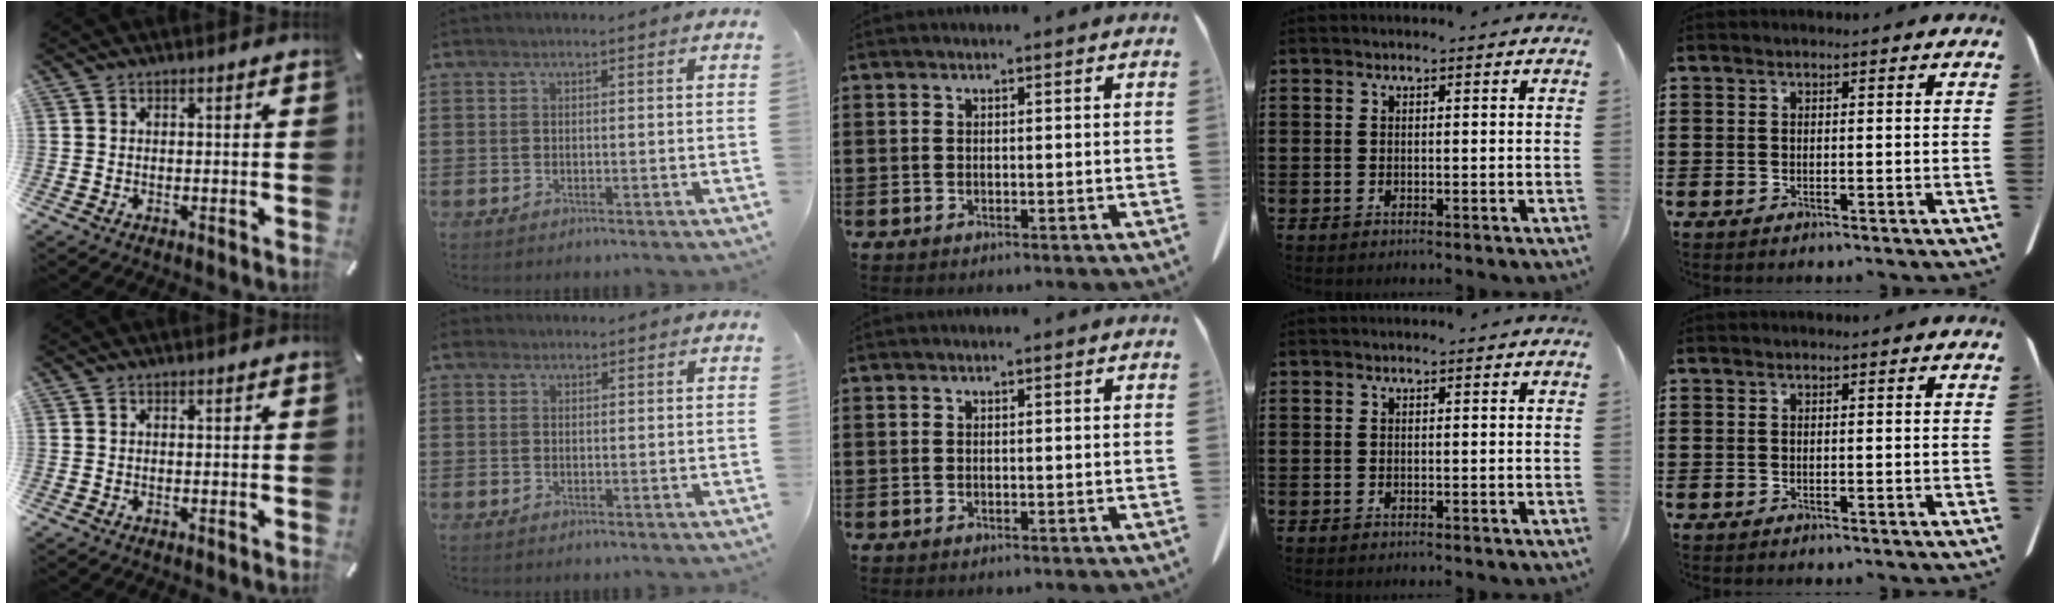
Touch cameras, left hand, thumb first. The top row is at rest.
{"index": {"total": 1.2, "force": [0.6, 0.9, 0.5], "torque": [-0.012, 0.007, 0.011]}}